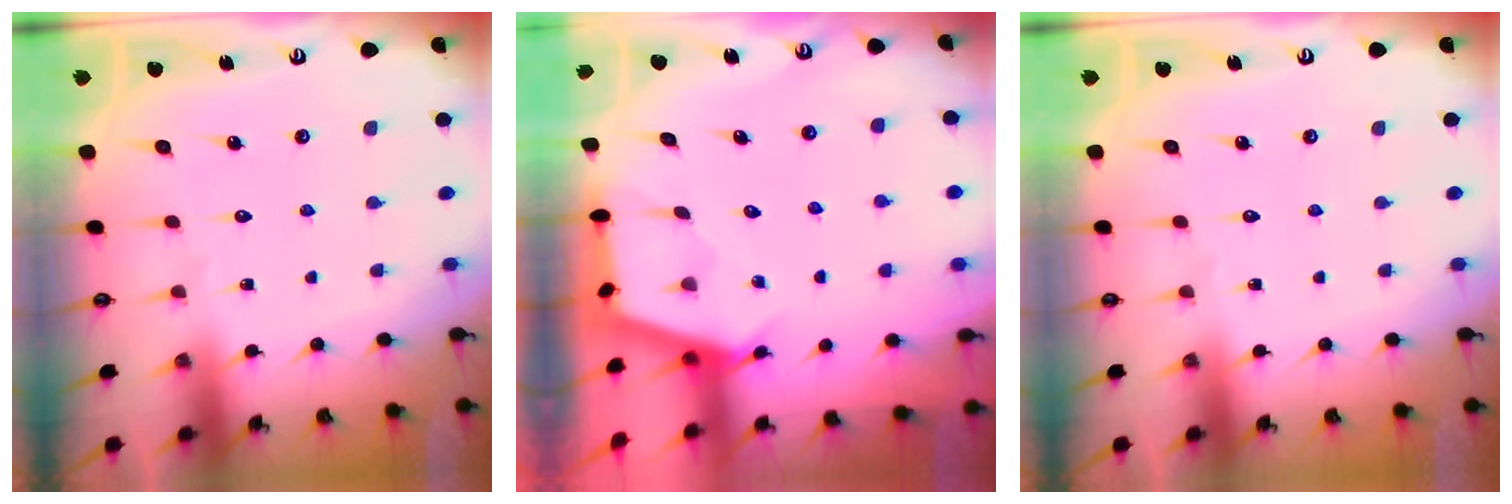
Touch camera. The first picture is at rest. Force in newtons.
{"total": 2.8, "press": 2.8, "slide": 0.4}
{"total": 0.0}